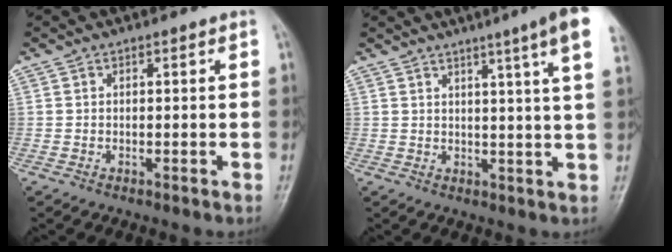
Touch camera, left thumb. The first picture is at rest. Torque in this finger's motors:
{"motor_torque": [2.03, 2.18, 1.86, -0.91, 0.09]}